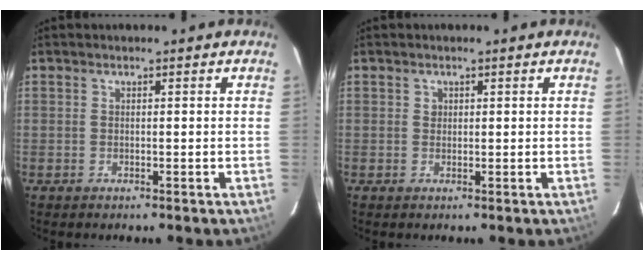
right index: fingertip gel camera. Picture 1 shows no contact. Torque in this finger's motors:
{"motor_torque": [0.01, 0.00, 0.00, 0.01]}